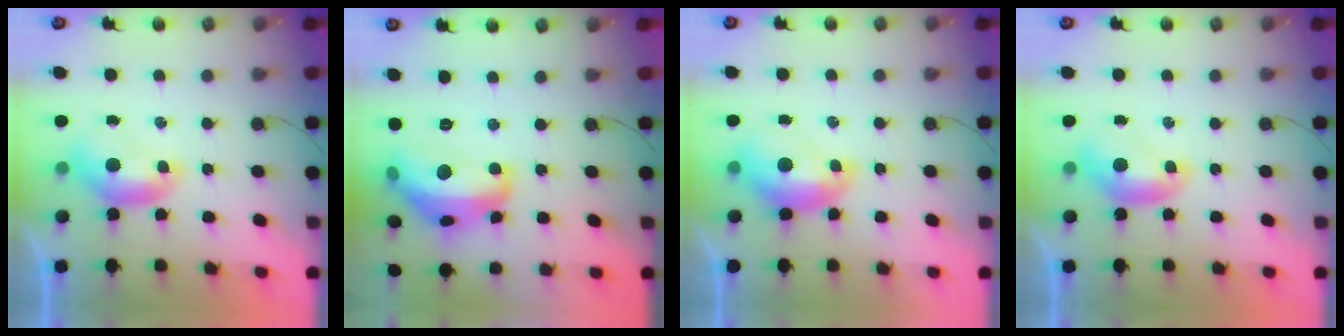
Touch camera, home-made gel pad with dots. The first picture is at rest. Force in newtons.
{"total": 11.9, "press": 11.9, "slide": 1.4}
{"total": 2.5, "press": 2.4, "slide": 0.7}
{"total": 0.0}